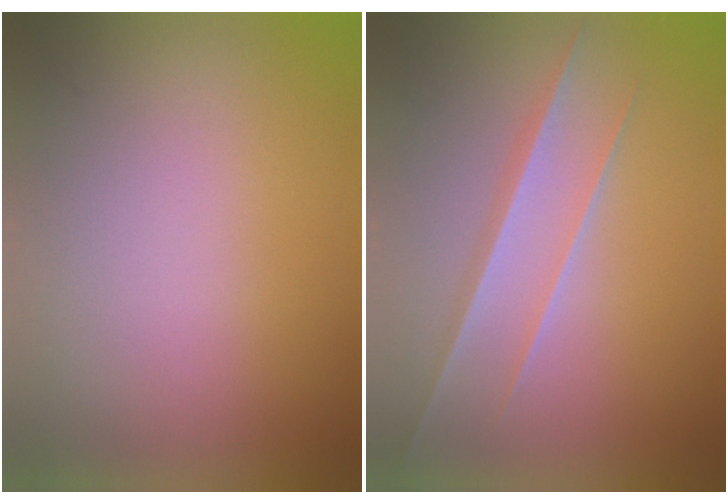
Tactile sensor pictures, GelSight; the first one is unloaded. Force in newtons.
{"total": 1.5}